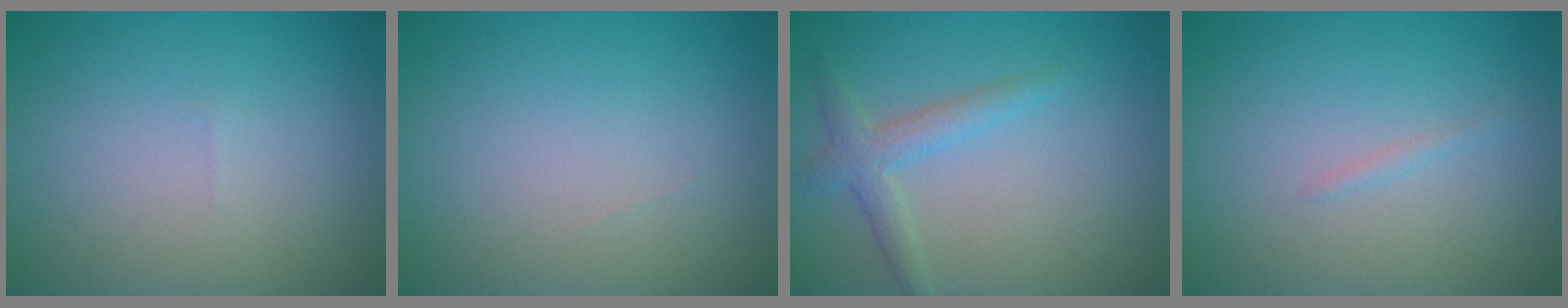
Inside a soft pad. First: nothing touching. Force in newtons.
{"total": 0.0}
{"total": 2.4, "press": 2.4, "slide": 0.1}
{"total": 0.6, "press": 0.6, "slide": 0.1}